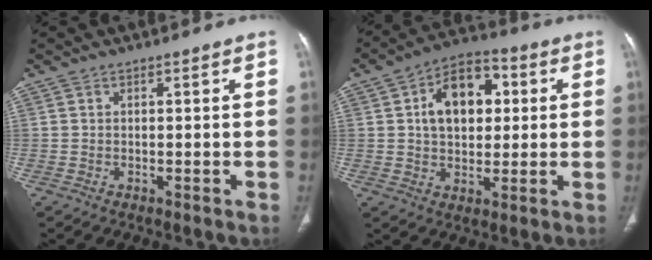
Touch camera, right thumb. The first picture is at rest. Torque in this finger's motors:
{"motor_torque": [0.60, 2.62, 1.01, 0.09, 0.11]}